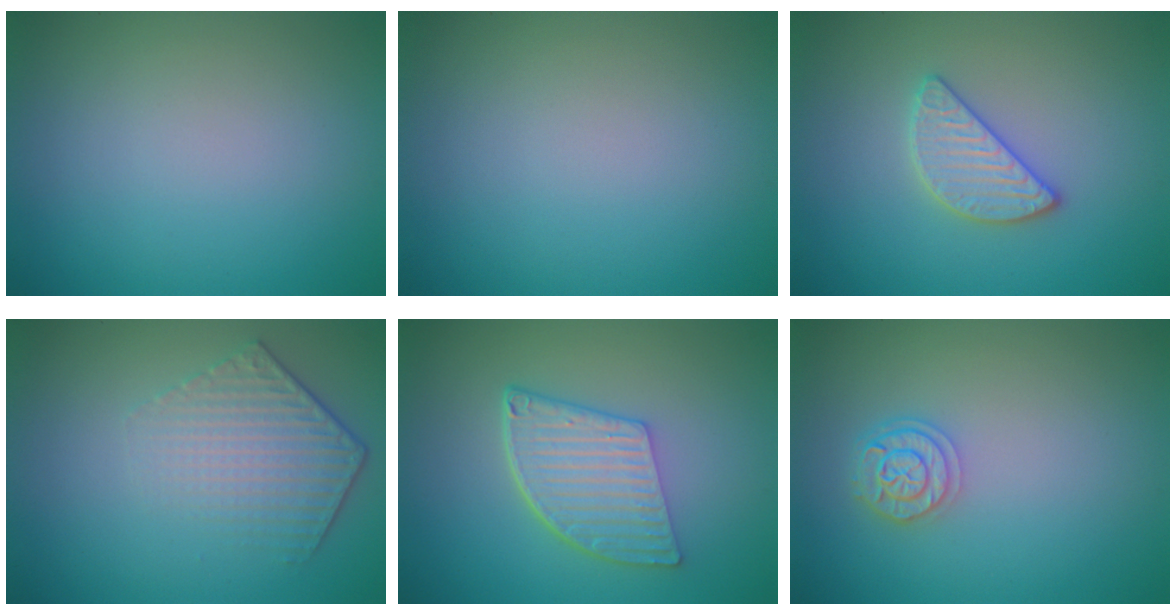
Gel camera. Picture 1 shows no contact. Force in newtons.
{"total": 0.0}
{"total": 2.8, "press": 2.7, "slide": 0.5}
{"total": 4.3, "press": 3.1, "slide": 3.1}
{"total": 5.9, "press": 4.4, "slide": 4.0}
{"total": 2.6, "press": 2.4, "slide": 1.0}